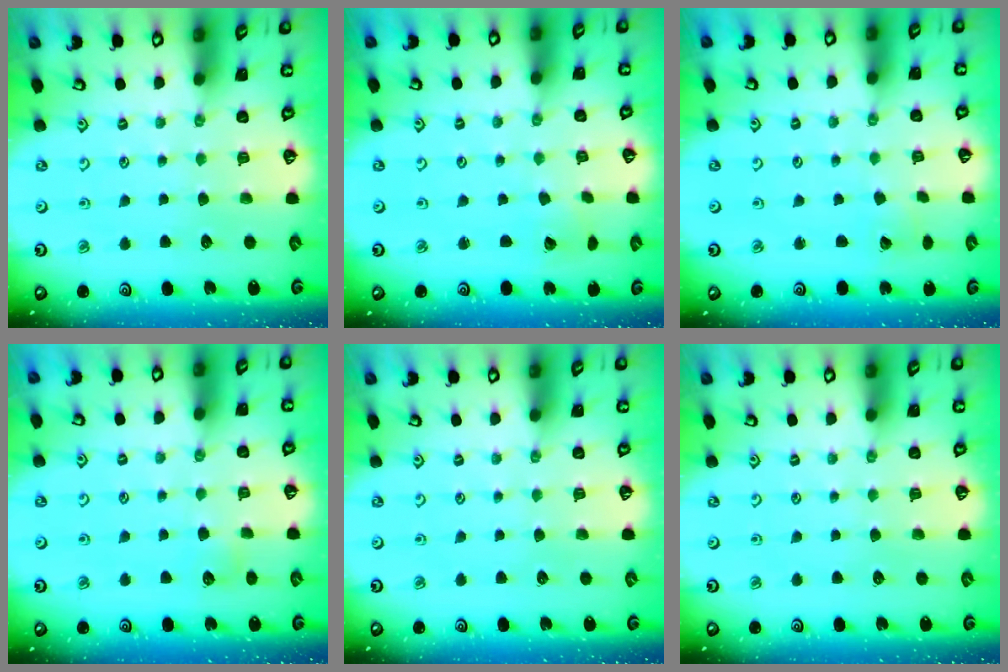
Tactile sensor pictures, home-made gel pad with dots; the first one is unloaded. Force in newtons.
{"total": 2.2, "press": 2.2, "slide": 0.2}
{"total": 2.2, "press": 2.2, "slide": 0.2}
{"total": 3.9, "press": 3.9, "slide": 0.4}
{"total": 0.0}
{"total": 0.0}